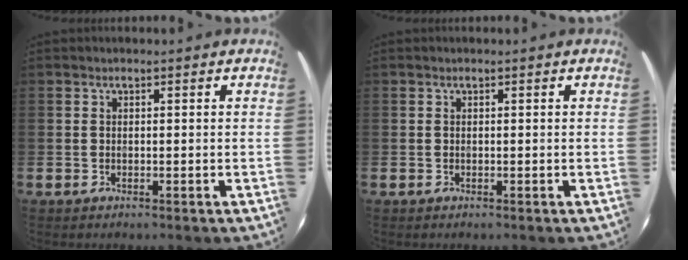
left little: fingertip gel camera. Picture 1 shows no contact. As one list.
[{"total": 0.0}]